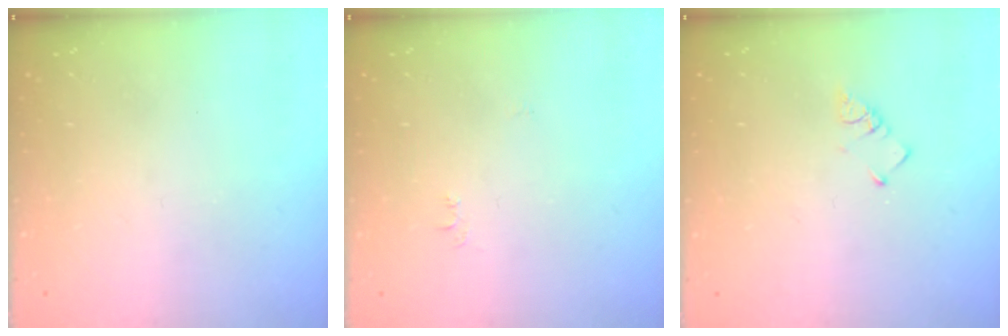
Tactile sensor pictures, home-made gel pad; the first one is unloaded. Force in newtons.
{"total": 4.3, "press": 4.3, "slide": 0.6}
{"total": 1.9, "press": 1.9, "slide": 0.3}